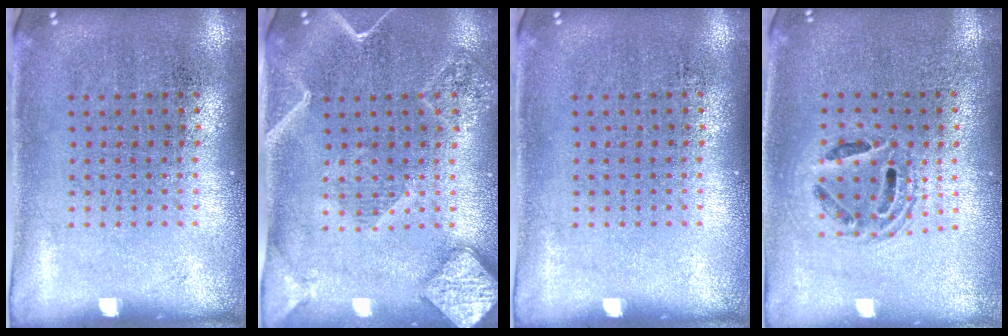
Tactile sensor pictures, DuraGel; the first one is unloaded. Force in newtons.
{"total": 2.4, "press": 2.2, "slide": 0.9}
{"total": 0.0}
{"total": 1.4, "press": 1.2, "slide": 0.6}